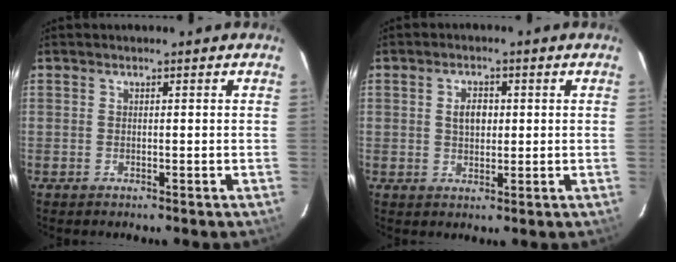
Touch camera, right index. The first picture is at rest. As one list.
[{"total": 3.7, "force": [0.6, 2.4, 2.7], "torque": [-0.046, 0.008, 0.014]}]